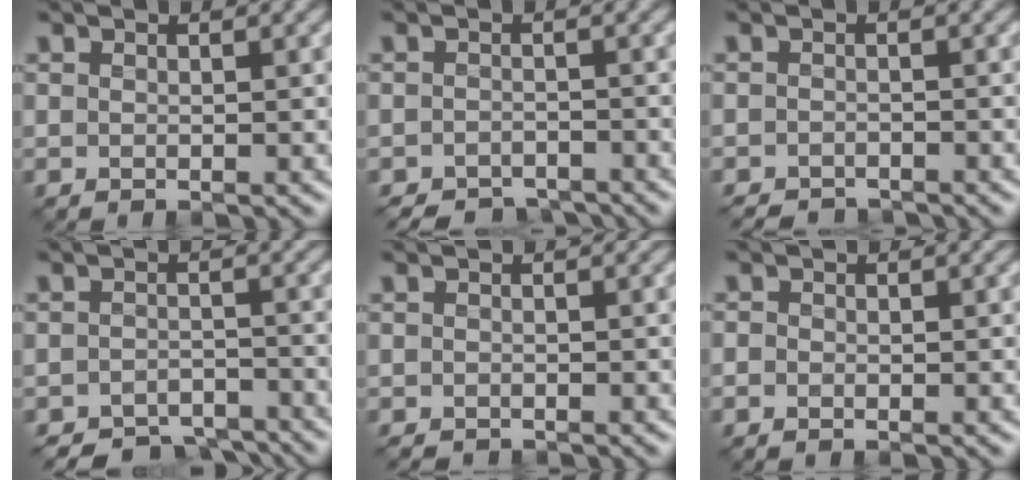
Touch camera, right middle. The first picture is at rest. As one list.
[{"total": 2.8, "force": [-2.6, 0.8, 0.3], "torque": [0.004, -0.002, -0.047]}, {"total": 1.9, "force": [-1.9, 0.3, 0.1], "torque": [0.004, -0.001, -0.035]}, {"total": 4.3, "force": [-4.0, 1.2, 0.8], "torque": [-0.005, -0.004, -0.065]}, {"total": 0.7, "force": [-0.7, 0.1, -0.1], "torque": [0.002, -0.006, -0.016]}, {"total": 0.7, "force": [-0.5, 0.5, 0.2], "torque": [-0.002, -0.005, -0.011]}]